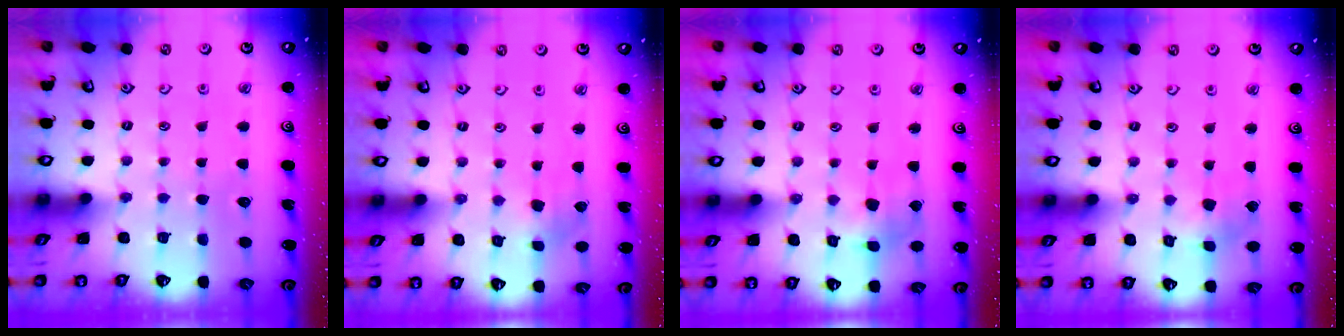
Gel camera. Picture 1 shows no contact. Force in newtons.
{"total": 2.3, "press": 2.3, "slide": 0.4}
{"total": 6.9, "press": 6.9, "slide": 0.7}
{"total": 2.3, "press": 2.3, "slide": 0.4}